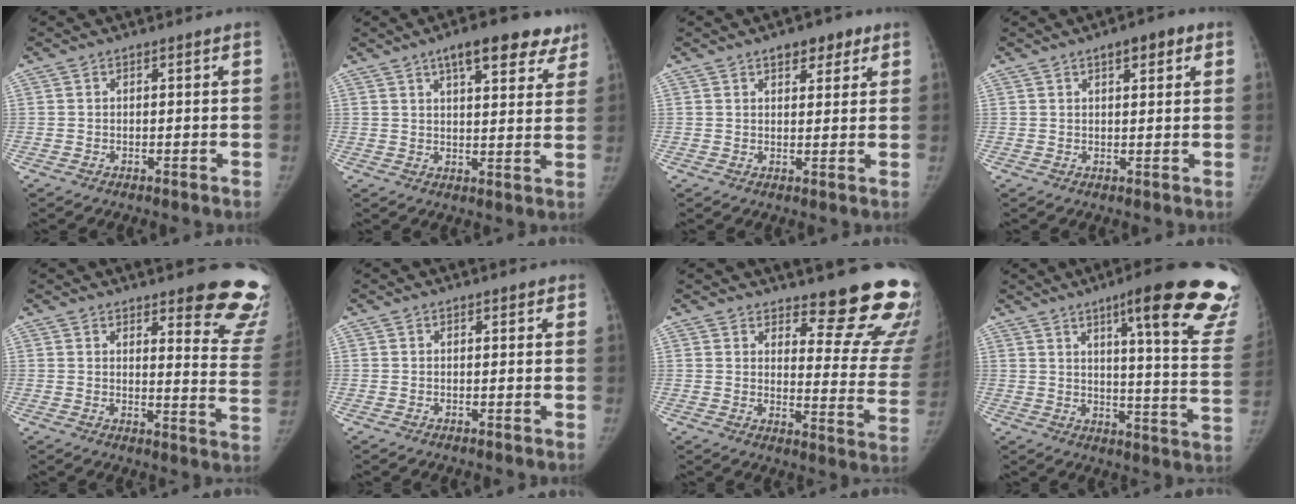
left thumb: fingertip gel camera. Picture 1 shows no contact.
{"total": 12.9, "force": [8.2, 4.9, 8.6], "torque": [-0.073, -0.024, 0.109]}
{"total": 5.2, "force": [3.1, 2.7, 3.2], "torque": [-0.013, -0.011, 0.042]}
{"total": 4.6, "force": [2.3, 1.7, 3.5], "torque": [-0.034, -0.001, 0.028]}
{"total": 14.9, "force": [11.3, 3.5, 9.1], "torque": [-0.064, -0.090, 0.120]}
{"total": 0.5, "force": [0.3, 0.3, 0.3], "torque": [-0.003, -0.002, 0.002]}
{"total": 17.8, "force": [14.7, 4.4, 9.1], "torque": [-0.071, -0.139, 0.174]}
{"total": 25.5, "force": [16.5, 3.6, 19.1], "torque": [-0.202, -0.085, 0.208]}